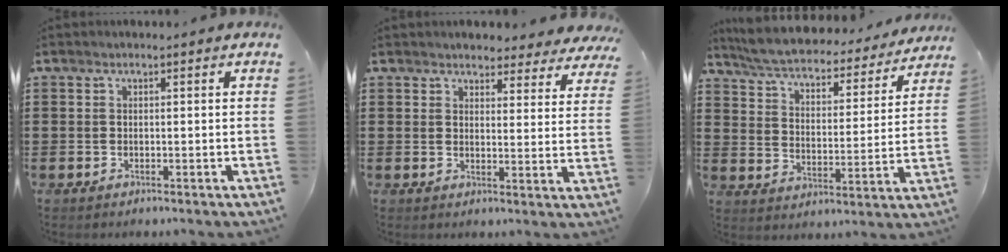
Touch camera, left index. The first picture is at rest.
{"total": 3.8, "force": [3.7, 0.6, 0.3], "torque": [-0.015, -0.018, 0.067]}
{"total": 5.2, "force": [4.9, 0.6, 1.5], "torque": [-0.055, -0.037, 0.079]}